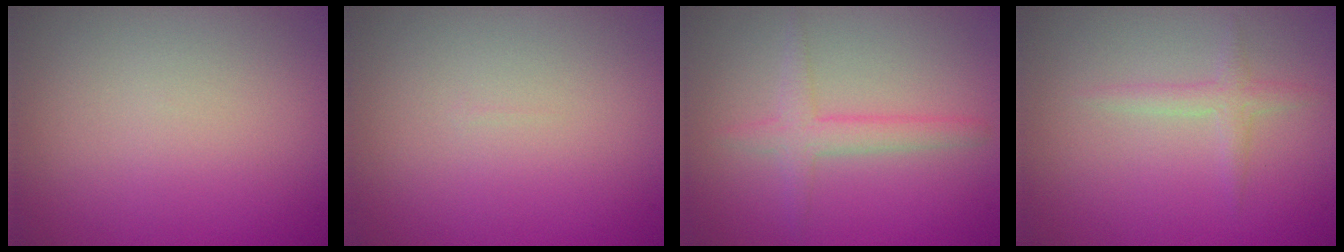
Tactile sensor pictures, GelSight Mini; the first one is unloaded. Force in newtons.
{"total": 0.0}
{"total": 2.3, "press": 2.3, "slide": 0.1}
{"total": 1.5, "press": 1.5, "slide": 0.1}